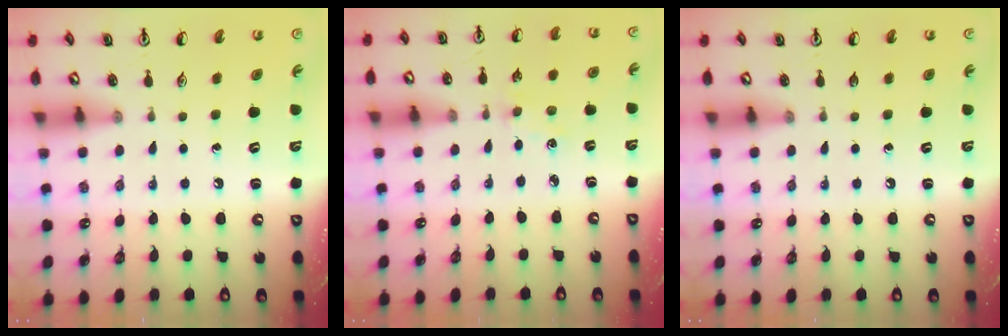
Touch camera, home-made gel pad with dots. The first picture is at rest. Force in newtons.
{"total": 1.4, "press": 1.3, "slide": 0.3}
{"total": 0.0}